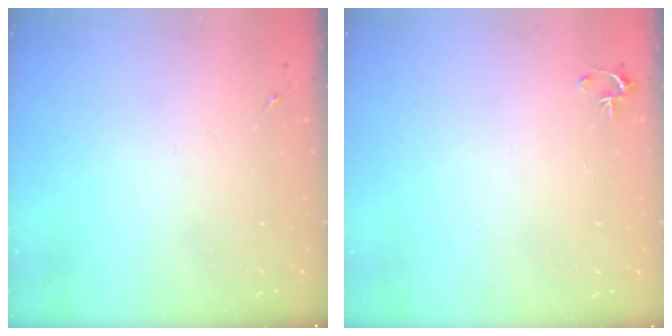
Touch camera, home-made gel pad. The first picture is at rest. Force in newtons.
{"total": 2.5, "press": 2.5, "slide": 0.2}